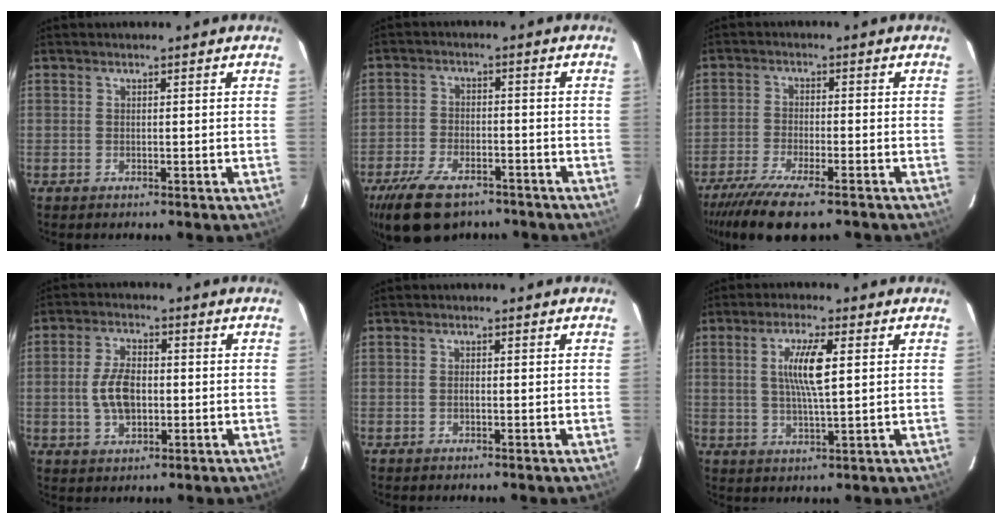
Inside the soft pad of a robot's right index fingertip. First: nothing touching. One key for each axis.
{"total": 13.9, "fx": -9.7, "fy": 6.7, "fz": 7.3, "tx": -0.170, "ty": -0.014, "tz": -0.165}
{"total": 12.4, "fx": -9.6, "fy": 2.6, "fz": 7.4, "tx": -0.168, "ty": -0.041, "tz": -0.169}
{"total": 7.7, "fx": -0.7, "fy": 4.5, "fz": 6.2, "tx": -0.124, "ty": 0.004, "tz": -0.008}
{"total": 0.6, "fx": -0.2, "fy": 0.2, "fz": 0.6, "tx": -0.011, "ty": 0.002, "tz": -0.005}
{"total": 7.4, "fx": 1.6, "fy": 1.0, "fz": 7.1, "tx": -0.134, "ty": 0.000, "tz": 0.029}